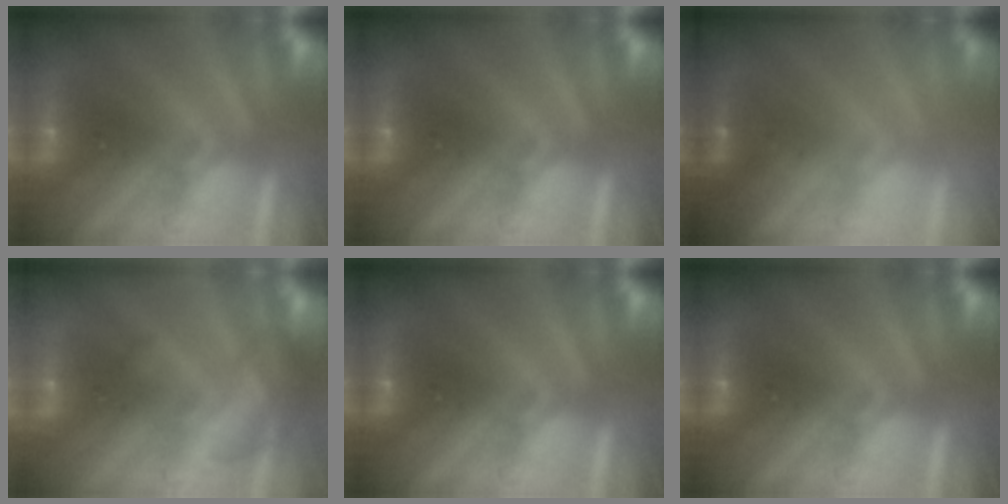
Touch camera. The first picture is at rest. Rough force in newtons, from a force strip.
{"total": 0.0}
{"total": 1.5}
{"total": 2.7}
{"total": 0.0}
{"total": 0.0}